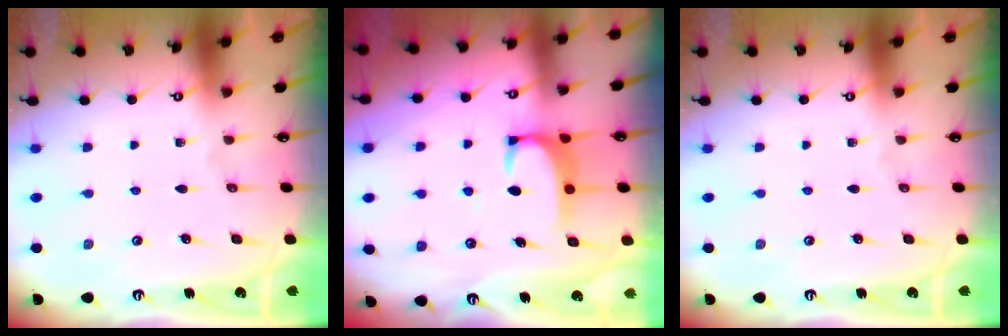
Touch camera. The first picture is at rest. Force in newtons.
{"total": 2.5, "press": 2.5, "slide": 0.5}
{"total": 0.0}